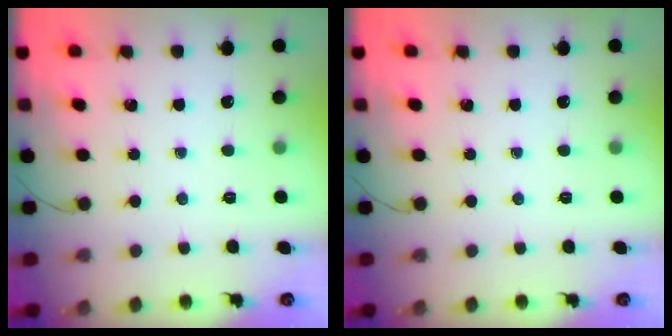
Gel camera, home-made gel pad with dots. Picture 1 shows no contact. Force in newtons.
{"total": 0.0}